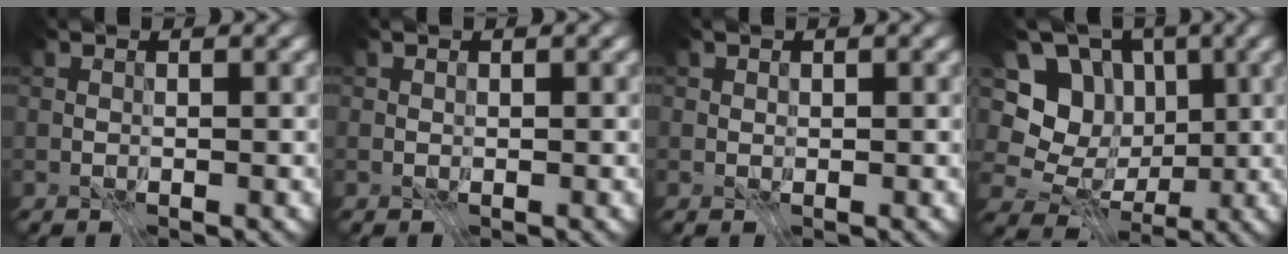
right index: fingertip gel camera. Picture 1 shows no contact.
{"total": 0.0}
{"total": 0.6, "force": [0.3, 0.5, 0.2], "torque": [-0.005, -0.002, 0.009]}
{"total": 9.4, "force": [0.6, 8.2, 4.4], "torque": [-0.095, 0.027, -0.013]}